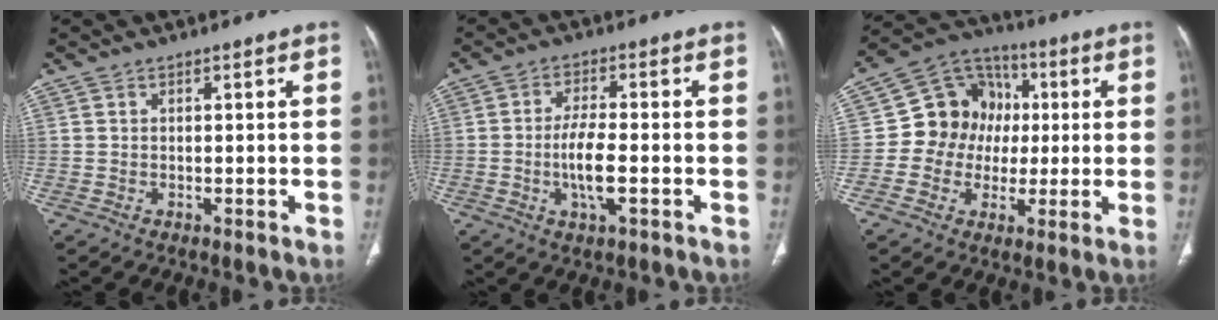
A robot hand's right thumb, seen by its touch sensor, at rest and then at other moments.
{"total": 7.0, "force": [-1.7, 2.2, 6.4], "torque": [-0.128, 0.003, -0.032]}
{"total": 12.8, "force": [0.2, 11.5, 5.6], "torque": [-0.048, 0.027, -0.003]}